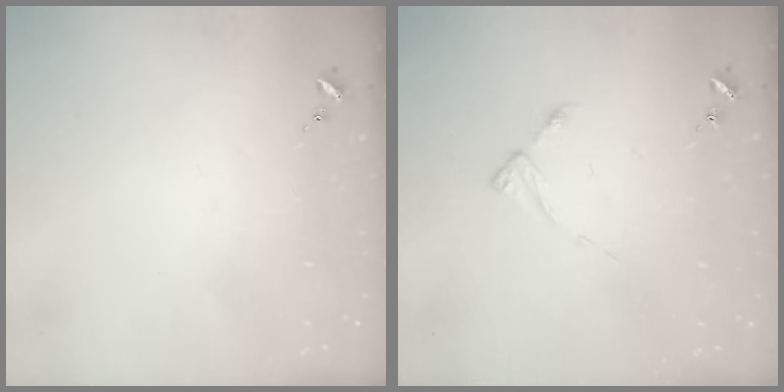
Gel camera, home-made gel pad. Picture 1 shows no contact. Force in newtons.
{"total": 3.1, "press": 3.1, "slide": 0.4}